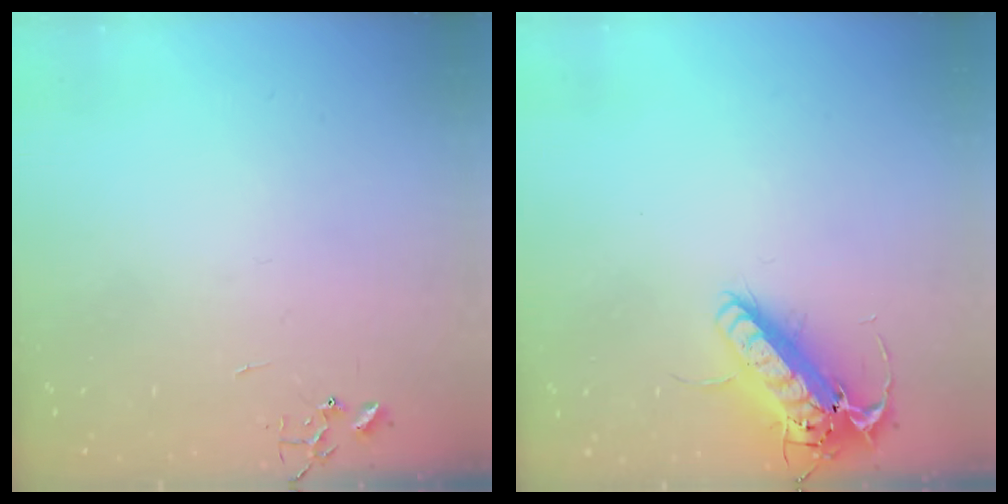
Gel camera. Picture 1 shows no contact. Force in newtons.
{"total": 16.2, "press": 15.9, "slide": 3.2}